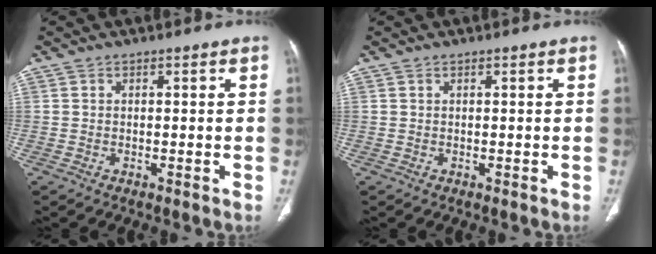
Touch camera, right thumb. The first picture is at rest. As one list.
[{"total": 0.0}]